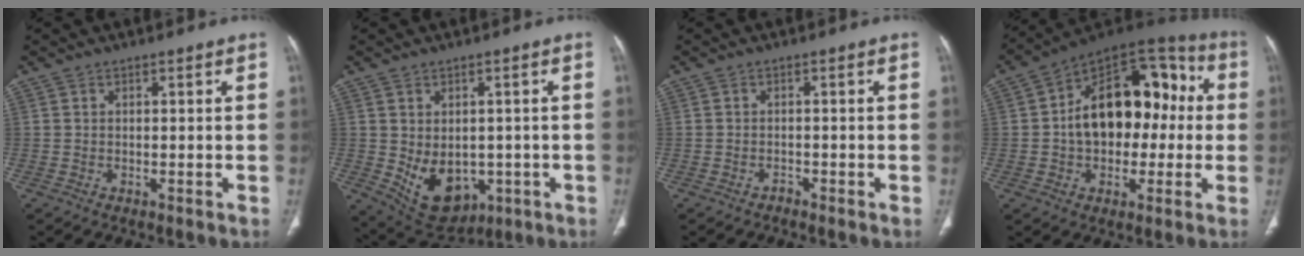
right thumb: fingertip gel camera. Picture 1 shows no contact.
{"total": 11.0, "force": [-2.1, 7.9, 7.4], "torque": [-0.092, -0.004, -0.003]}
{"total": 0.7, "force": [-0.7, 0.3, 0.0], "torque": [0.000, 0.000, -0.015]}
{"total": 21.2, "force": [0.4, 13.6, 16.2], "torque": [-0.209, 0.048, 0.002]}